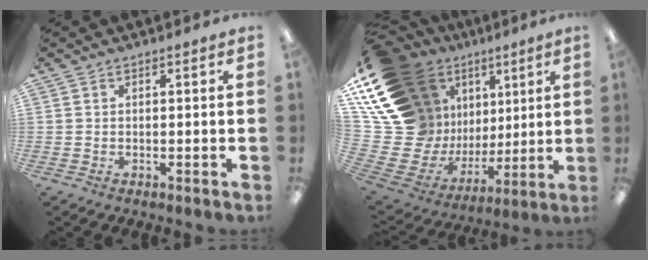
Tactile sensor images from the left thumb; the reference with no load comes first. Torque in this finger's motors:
{"motor_torque": [2.05, 2.96, 0.77, -0.34, 0.19]}